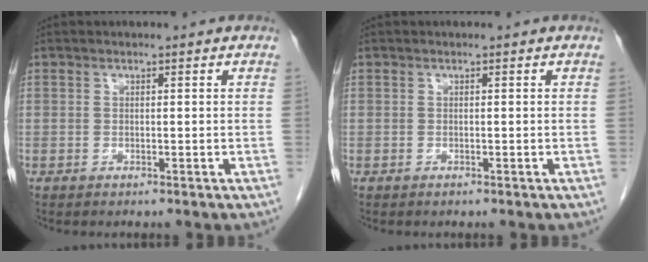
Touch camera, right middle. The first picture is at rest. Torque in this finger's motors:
{"motor_torque": [0.17, -0.36, -0.02, 0.00]}